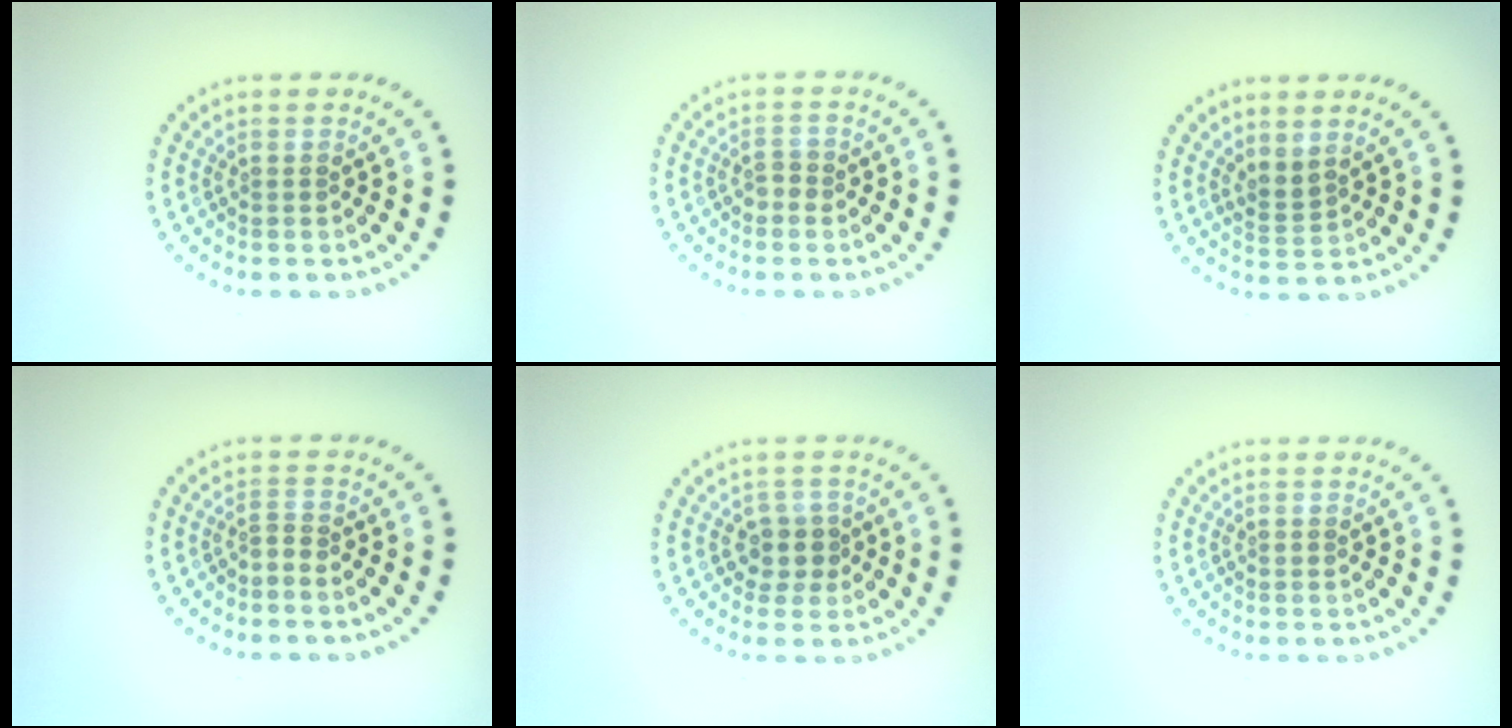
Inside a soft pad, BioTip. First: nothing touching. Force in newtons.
{"total": 1.2, "press": 1.1, "slide": 0.4}
{"total": 1.7, "press": 1.2, "slide": 1.2}
{"total": 0.9, "press": 0.3, "slide": 0.9}
{"total": 2.2, "press": 1.9, "slide": 1.1}
{"total": 0.5, "press": 0.5, "slide": 0.1}